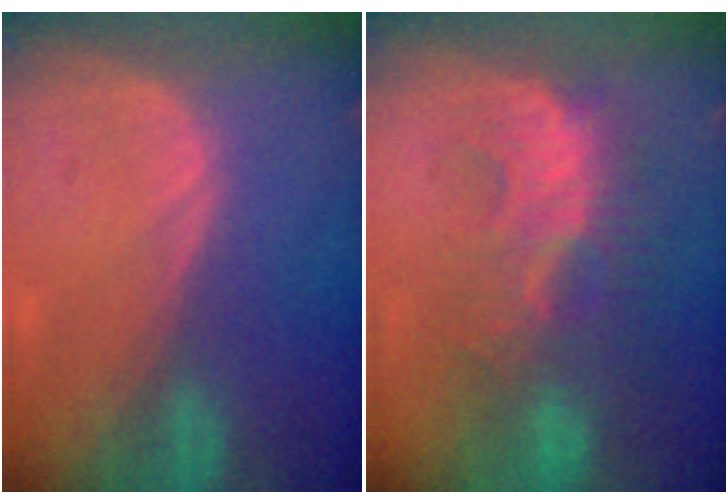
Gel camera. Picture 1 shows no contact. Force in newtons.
{"total": 9.0, "press": 8.9, "slide": 1.7}